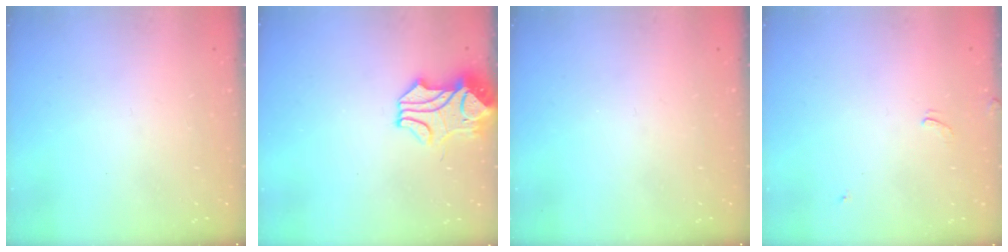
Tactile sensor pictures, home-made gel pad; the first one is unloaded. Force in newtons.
{"total": 2.7, "press": 2.4, "slide": 1.1}
{"total": 0.0}
{"total": 0.7, "press": 0.6, "slide": 0.4}